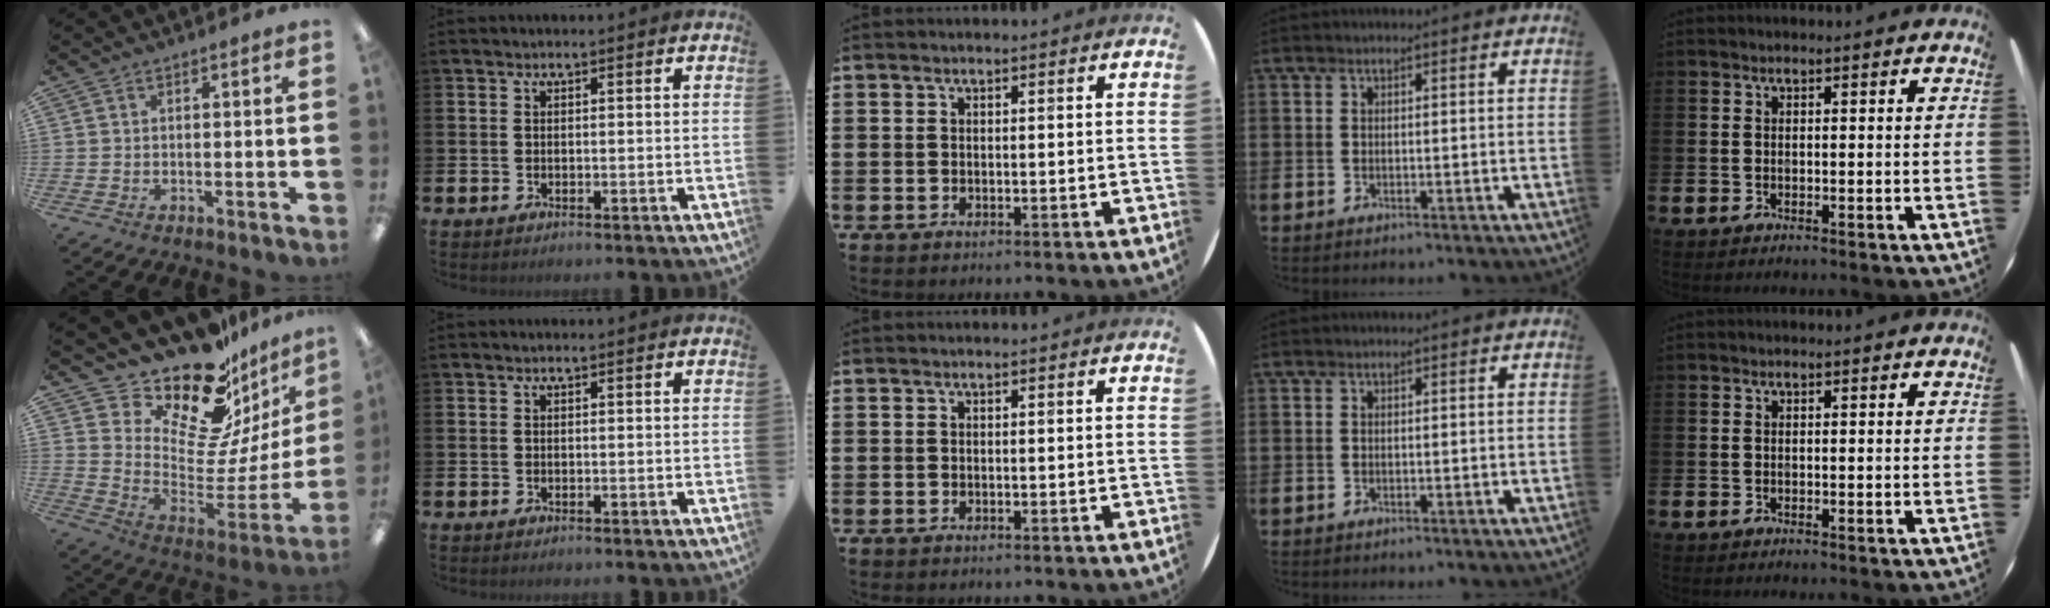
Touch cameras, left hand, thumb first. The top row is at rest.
{"thumb": {"total": 19.2, "force": [16.6, 6.0, 7.5], "torque": [-0.112, -0.166, 0.279]}}